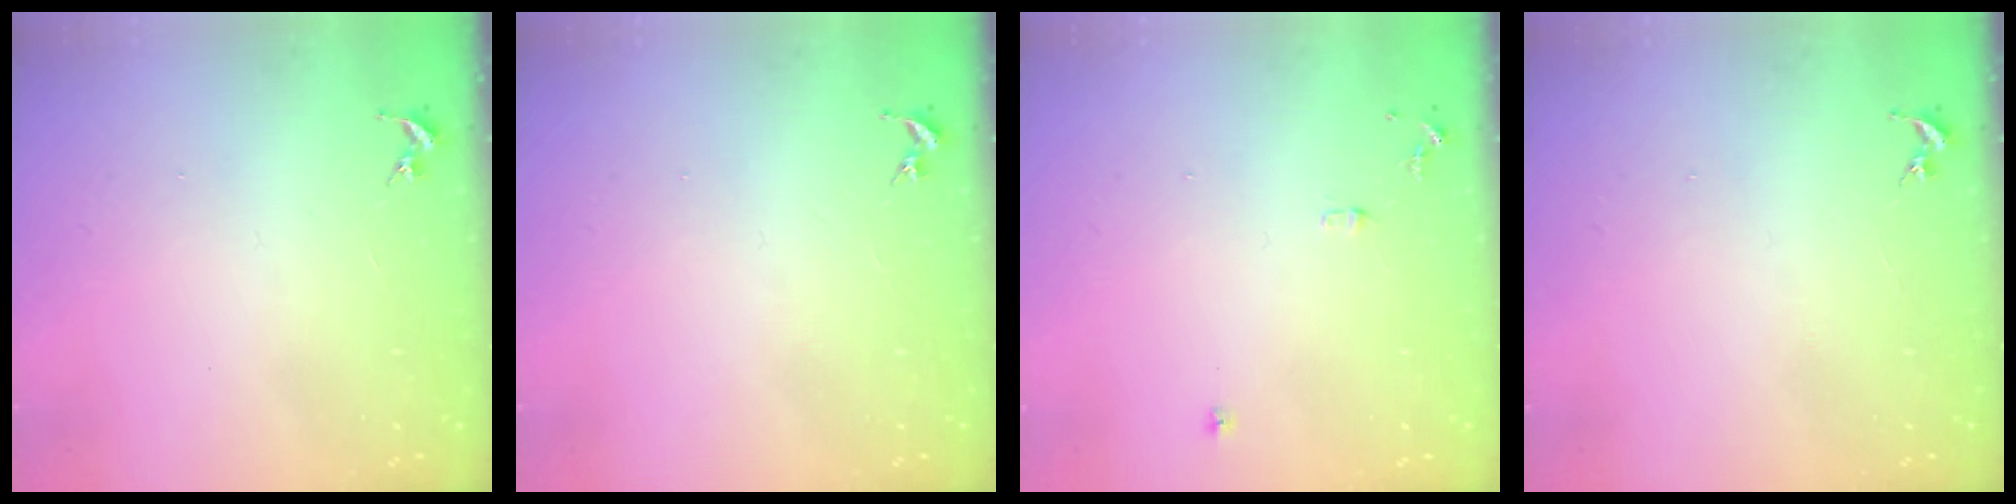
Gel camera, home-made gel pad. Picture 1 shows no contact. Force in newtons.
{"total": 0.0}
{"total": 6.1, "press": 6.1, "slide": 0.7}
{"total": 0.0}